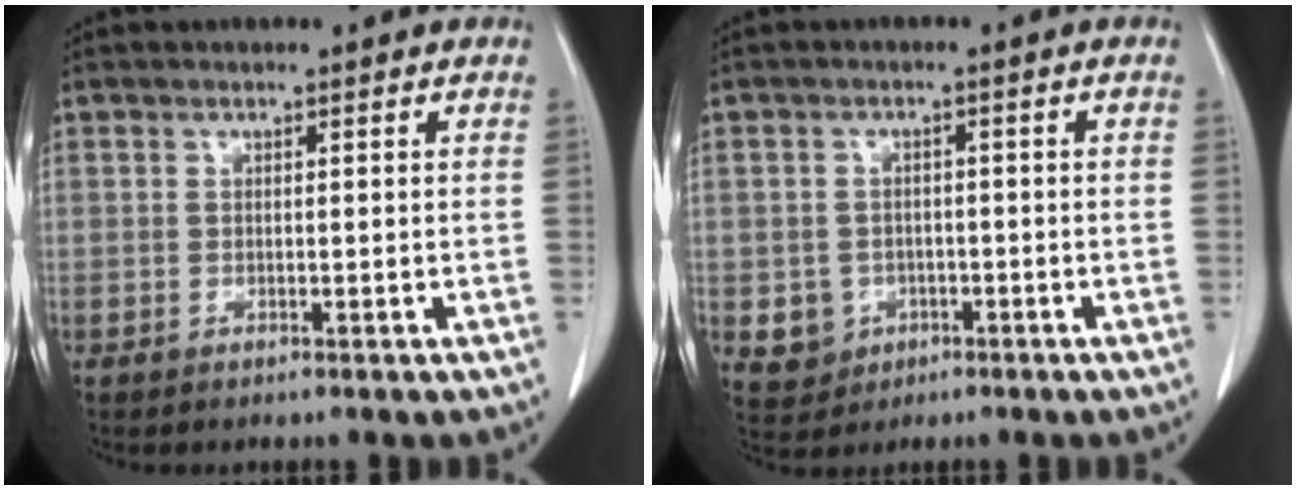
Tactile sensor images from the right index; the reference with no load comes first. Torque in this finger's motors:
{"motor_torque": [-0.41, -0.21, -0.43, -0.17]}